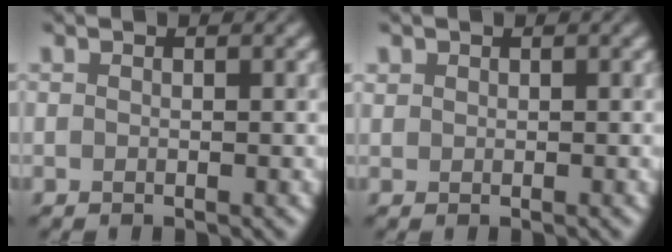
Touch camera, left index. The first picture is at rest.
{"total": 0.6, "force": [0.4, 0.4, -0.2], "torque": [0.007, -0.001, 0.008]}